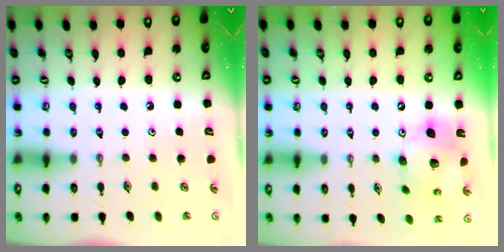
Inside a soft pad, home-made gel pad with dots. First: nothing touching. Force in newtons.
{"total": 16.3, "press": 16.1, "slide": 2.5}